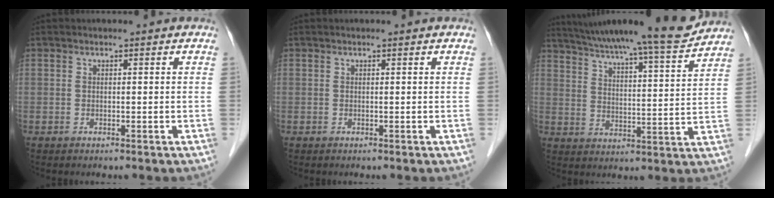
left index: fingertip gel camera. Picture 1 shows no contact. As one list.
[{"total": 0.0}, {"total": 16.2, "force": [14.8, -0.3, 6.6], "torque": [-0.103, -0.020, 0.212]}]